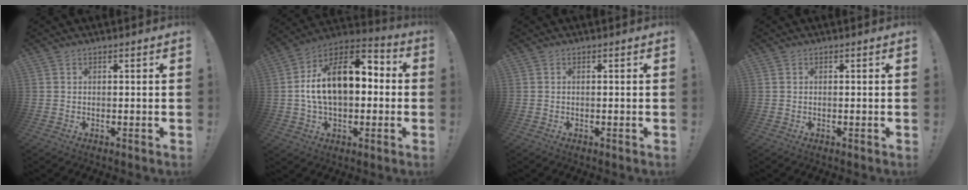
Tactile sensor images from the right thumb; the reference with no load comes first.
{"total": 18.8, "force": [2.0, 11.0, 15.1], "torque": [-0.247, 0.007, 0.037]}
{"total": 0.0}
{"total": 0.0}